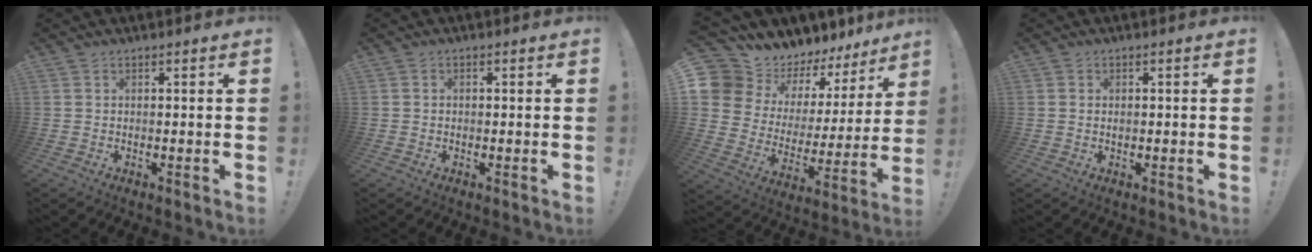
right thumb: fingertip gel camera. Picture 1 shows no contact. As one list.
[{"total": 0.7, "force": [-0.4, 0.4, 0.3], "torque": [-0.009, 0.004, -0.007]}, {"total": 11.5, "force": [10.3, 5.0, 1.1], "torque": [-0.026, -0.107, 0.197]}, {"total": 0.7, "force": [-0.1, 0.6, 0.4], "torque": [-0.004, 0.003, -0.004]}]